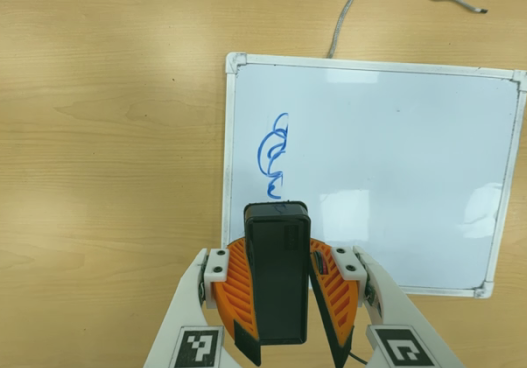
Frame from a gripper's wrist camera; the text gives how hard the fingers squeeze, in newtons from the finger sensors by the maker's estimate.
{"total": 10.5, "left": 10.6, "right": 10.4}